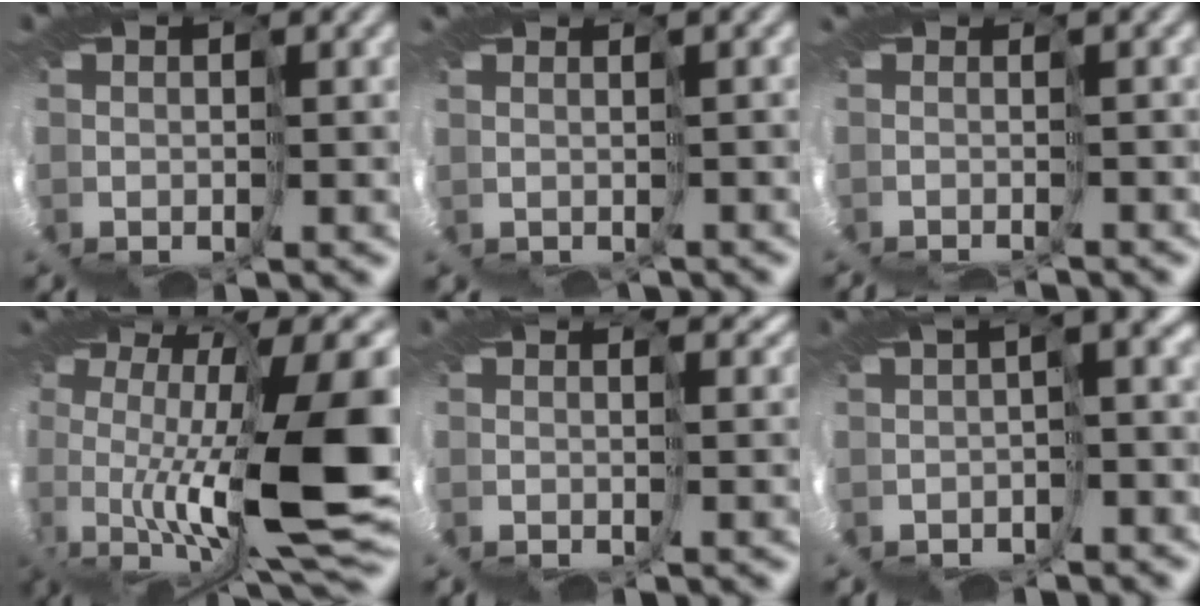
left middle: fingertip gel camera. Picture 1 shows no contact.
{"total": 2.6, "force": [-2.1, -0.6, -1.4], "torque": [0.012, -0.019, -0.007]}
{"total": 5.2, "force": [-4.1, -2.8, -1.8], "torque": [0.016, -0.012, -0.033]}
{"total": 8.3, "force": [1.6, -0.1, 8.1], "torque": [-0.175, -0.016, 0.040]}
{"total": 1.2, "force": [1.1, -0.5, 0.4], "torque": [-0.006, 0.002, 0.025]}
{"total": 3.0, "force": [-1.2, -2.7, 0.5], "torque": [-0.028, -0.015, -0.017]}